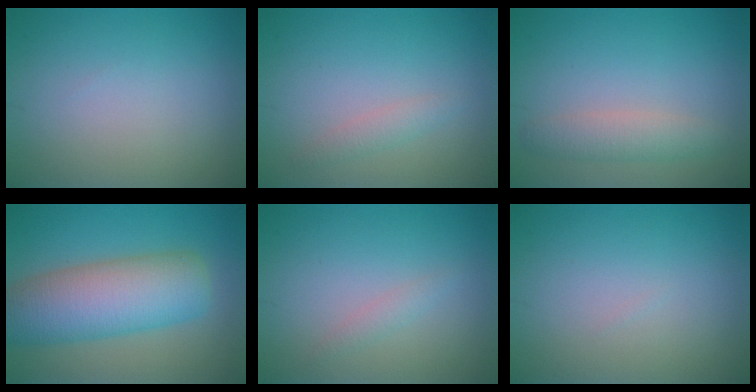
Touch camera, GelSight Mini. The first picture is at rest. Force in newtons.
{"total": 1.2, "press": 1.2, "slide": 0.0}
{"total": 2.5, "press": 2.5, "slide": 0.1}
{"total": 9.2, "press": 9.2, "slide": 0.3}
{"total": 1.0, "press": 1.0, "slide": 0.0}
{"total": 0.0}